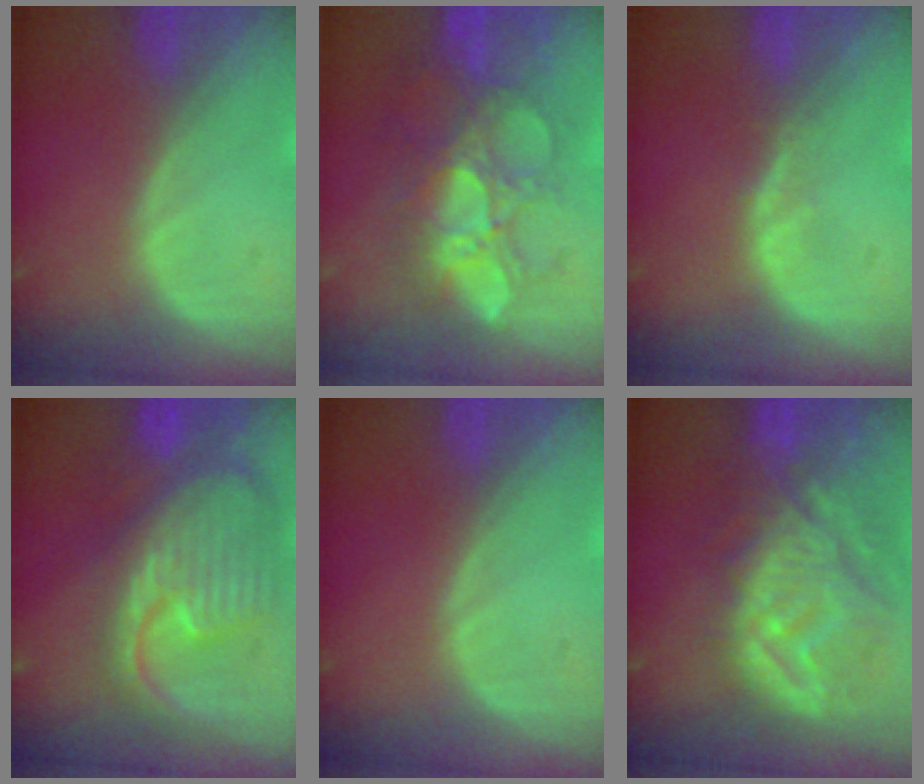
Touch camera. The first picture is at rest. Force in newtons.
{"total": 10.0, "press": 9.3, "slide": 3.6}
{"total": 1.1, "press": 1.1, "slide": 0.1}
{"total": 12.4, "press": 10.7, "slide": 6.4}
{"total": 0.0}
{"total": 12.4, "press": 11.0, "slide": 5.6}